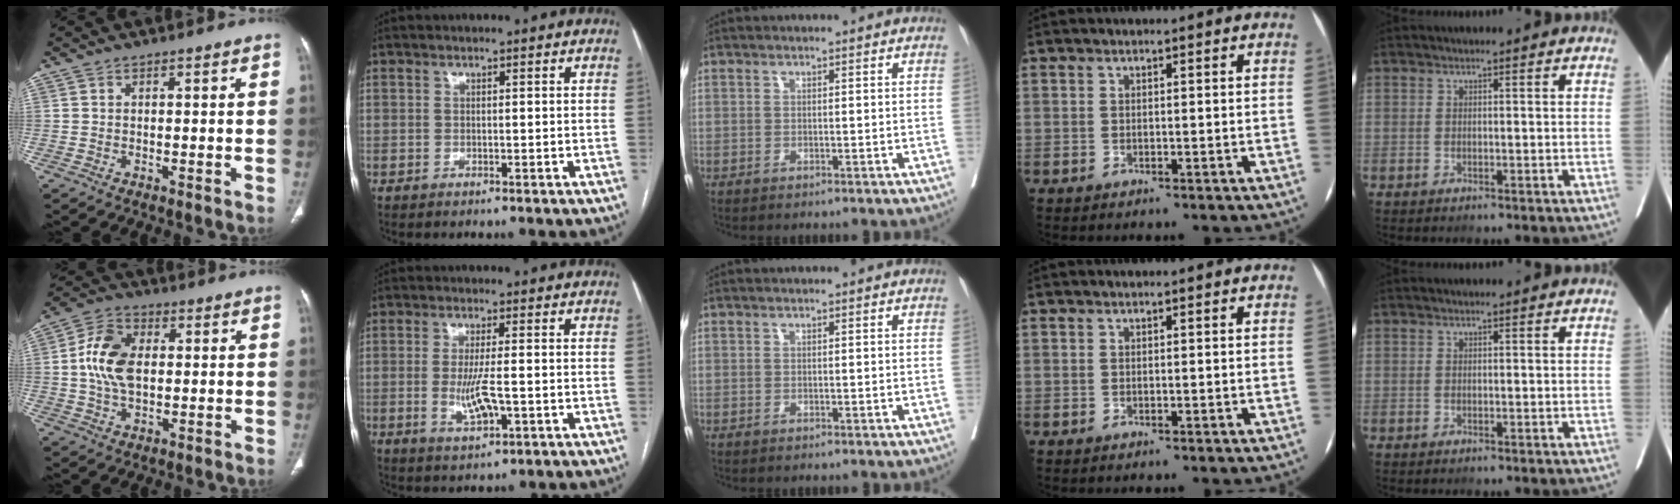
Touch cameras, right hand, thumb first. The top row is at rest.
{"thumb": {"total": 10.5, "force": [0.7, 6.8, 8.0], "torque": [-0.149, 0.011, 0.011]}, "index": {"total": 5.5, "force": [-1.0, 1.1, 5.3], "torque": [-0.112, -0.012, -0.015]}}